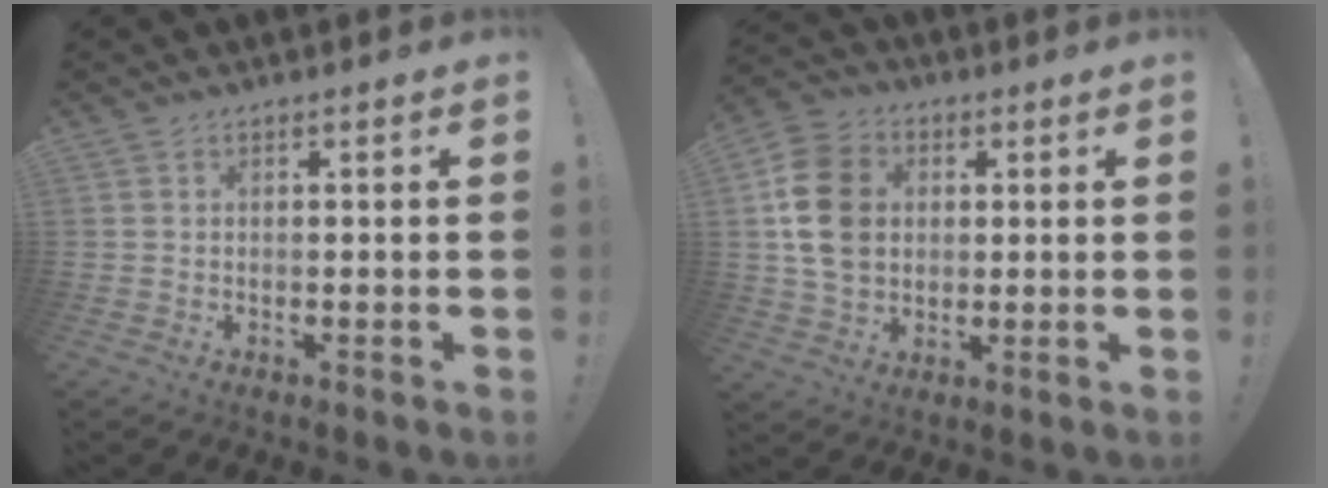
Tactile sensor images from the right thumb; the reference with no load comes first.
{"total": 15.5, "force": [2.2, 12.5, 8.9], "torque": [-0.156, 0.003, 0.047]}